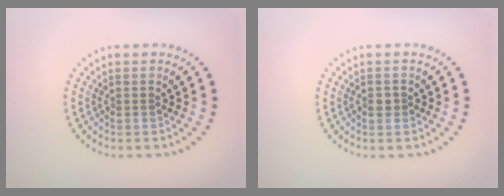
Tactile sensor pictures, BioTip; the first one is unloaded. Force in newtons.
{"total": 1.0, "press": 0.9, "slide": 0.2}